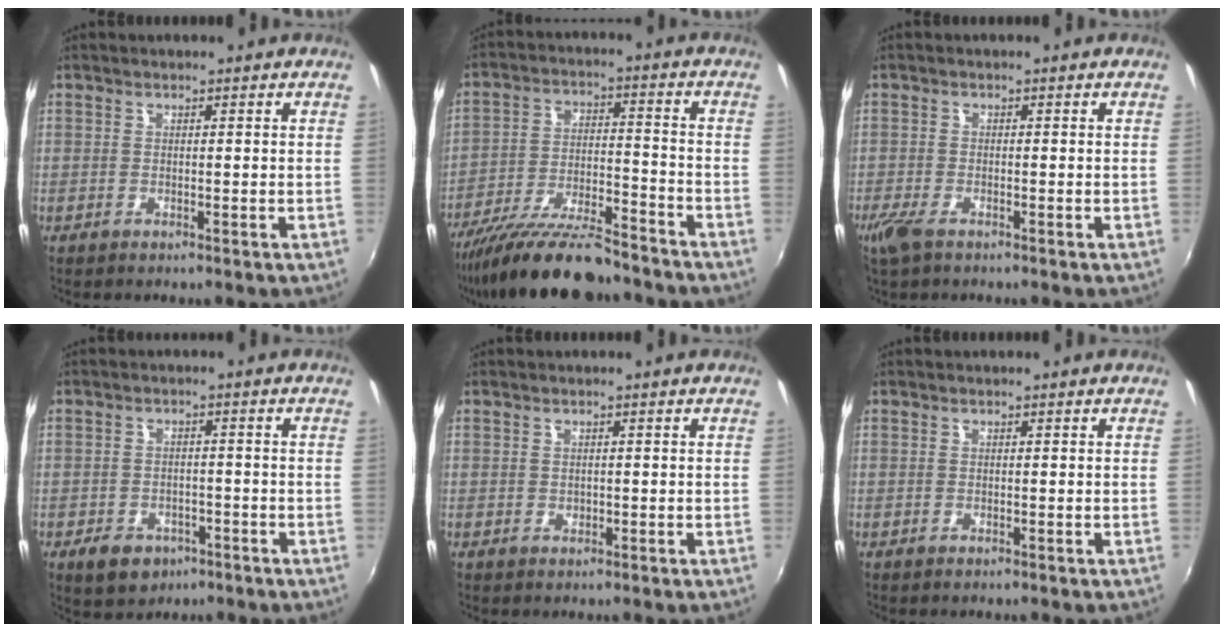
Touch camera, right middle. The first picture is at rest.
{"total": 16.6, "force": [-14.2, 2.9, 8.0], "torque": [-0.165, -0.033, -0.239]}
{"total": 3.6, "force": [-2.4, 1.3, 2.3], "torque": [-0.058, -0.010, -0.049]}
{"total": 6.5, "force": [-3.8, 4.5, 2.8], "torque": [-0.072, -0.004, -0.050]}
{"total": 0.6, "force": [0.0, 0.6, 0.1], "torque": [0.002, -0.002, -0.001]}
{"total": 0.0}